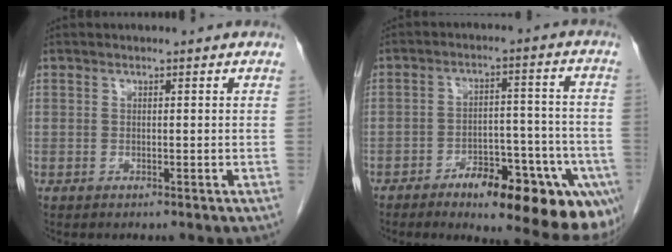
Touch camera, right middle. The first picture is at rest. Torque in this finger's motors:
{"motor_torque": [1.68, -0.46, 0.22, 0.15]}